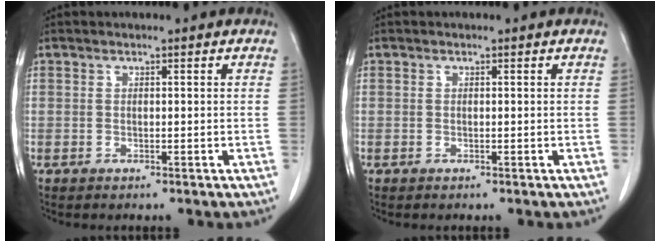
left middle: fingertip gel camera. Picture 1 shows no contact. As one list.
[{"total": 0.0}]